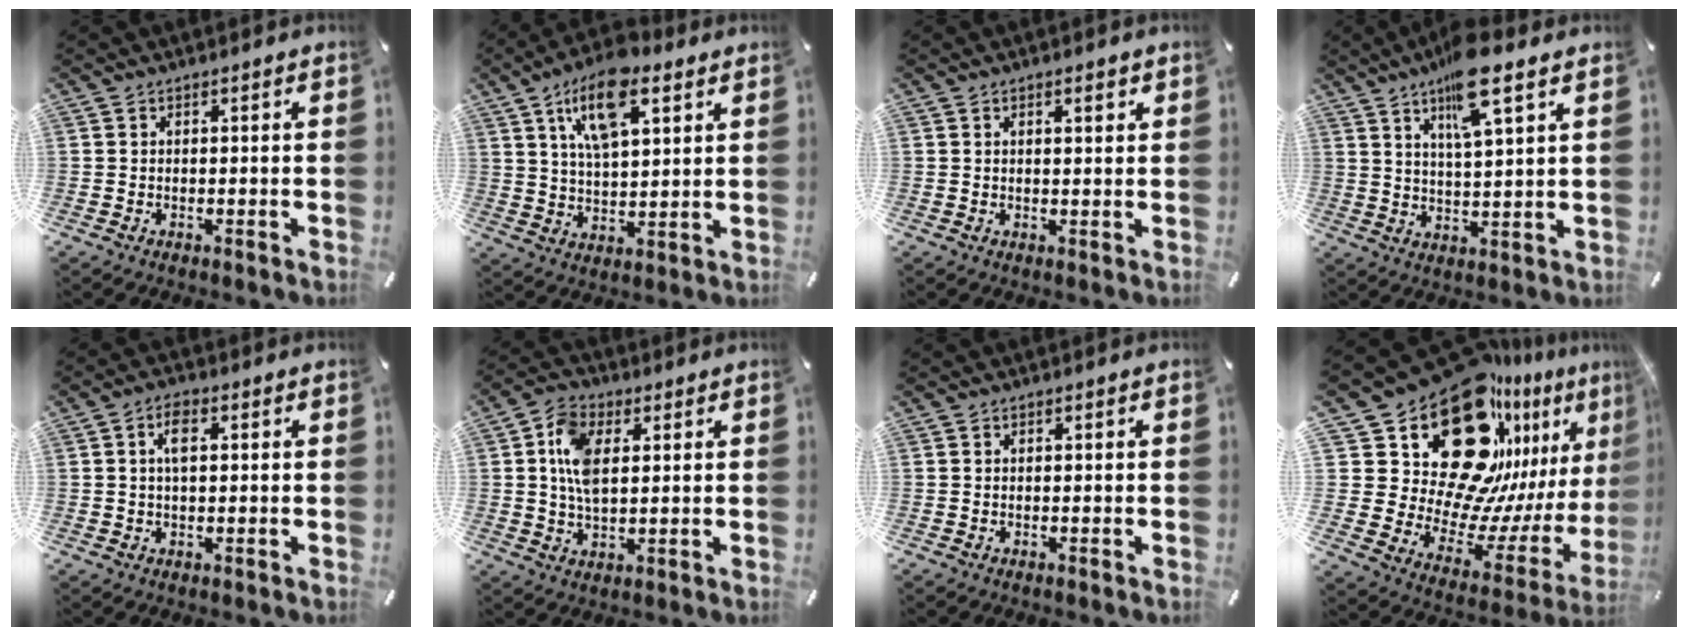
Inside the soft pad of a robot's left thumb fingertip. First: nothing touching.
{"total": 13.7, "force": [7.6, 6.2, 9.6], "torque": [-0.171, -0.017, 0.132]}
{"total": 1.9, "force": [1.0, 0.5, 1.6], "torque": [-0.024, -0.001, 0.014]}
{"total": 11.9, "force": [7.5, 2.8, 8.8], "torque": [-0.146, -0.024, 0.125]}
{"total": 4.5, "force": [1.0, 2.3, 3.7], "torque": [-0.062, 0.005, 0.012]}
{"total": 9.2, "force": [2.2, 5.7, 6.9], "torque": [-0.154, 0.003, 0.037]}
{"total": 0.0}
{"total": 29.2, "force": [18.1, 15.9, 16.6], "torque": [-0.251, -0.174, 0.347]}